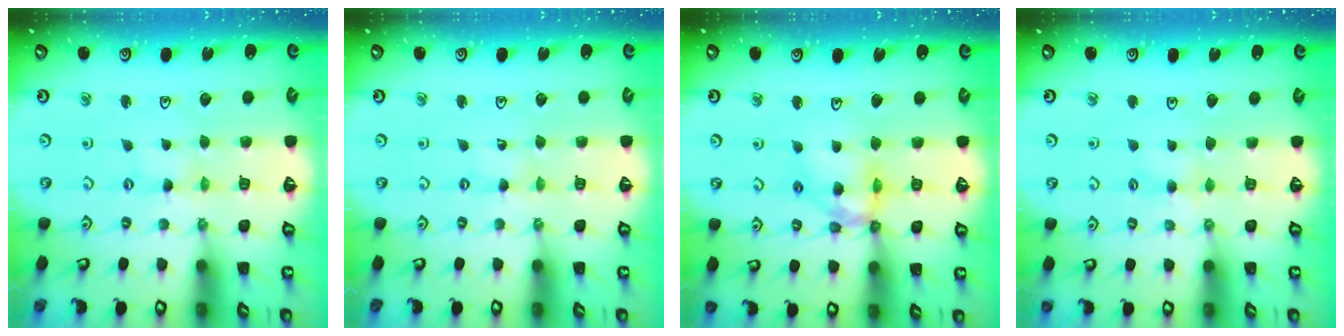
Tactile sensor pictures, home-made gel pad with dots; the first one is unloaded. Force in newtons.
{"total": 0.0}
{"total": 12.1, "press": 12.1, "slide": 1.2}
{"total": 2.7, "press": 2.6, "slide": 0.5}